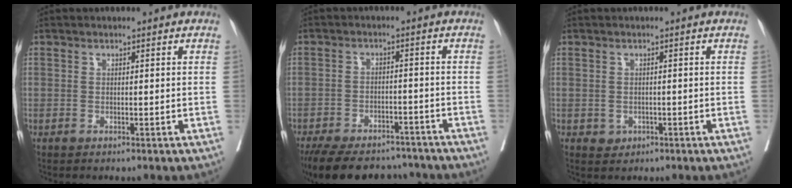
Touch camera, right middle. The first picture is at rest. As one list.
[{"total": 16.2, "force": [-13.8, 6.0, 6.0], "torque": [-0.134, -0.004, -0.194]}, {"total": 1.6, "force": [-0.6, 1.4, 0.5], "torque": [-0.005, 0.004, -0.002]}]